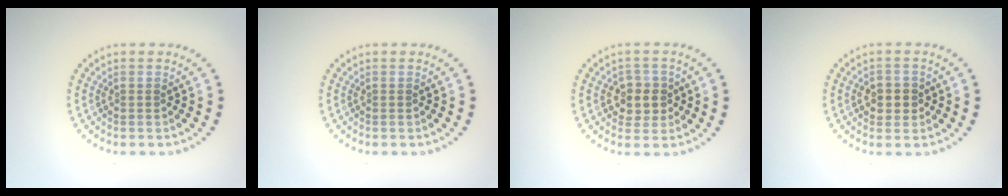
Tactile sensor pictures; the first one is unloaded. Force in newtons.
{"total": 0.0}
{"total": 2.8, "press": 2.7, "slide": 0.8}
{"total": 2.3, "press": 2.3, "slide": 0.5}